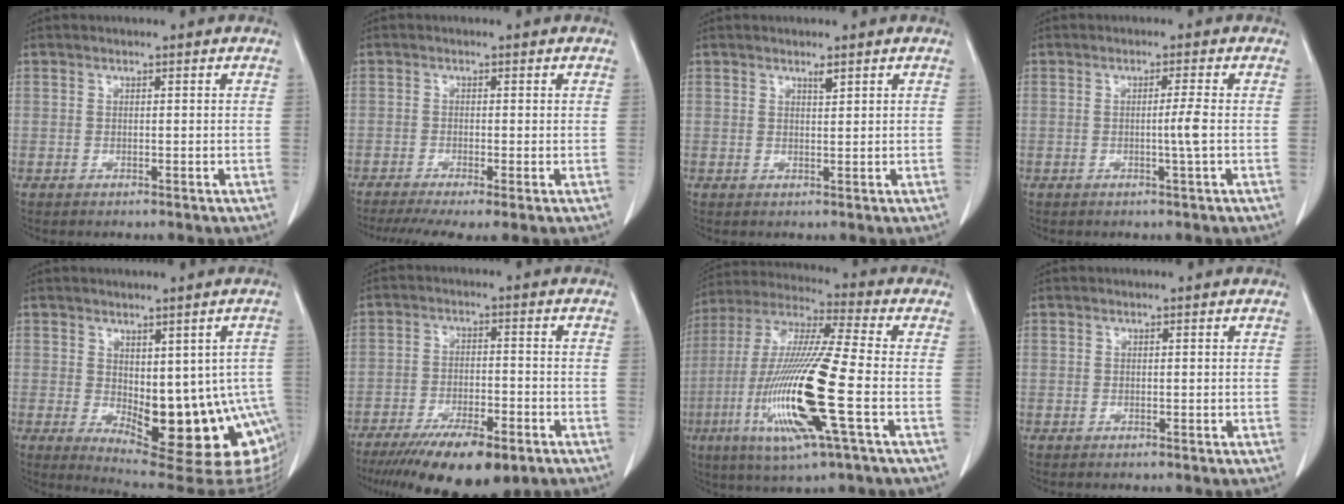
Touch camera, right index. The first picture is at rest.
{"total": 7.1, "force": [-4.9, 1.0, 5.1], "torque": [-0.081, -0.011, -0.083]}
{"total": 1.0, "force": [0.8, 0.1, 0.6], "torque": [-0.013, -0.005, 0.014]}
{"total": 2.6, "force": [-0.4, -0.8, 2.4], "torque": [-0.040, -0.004, -0.007]}
{"total": 17.8, "force": [-4.6, 6.8, 15.8], "torque": [-0.139, -0.003, -0.039]}
{"total": 13.6, "force": [-9.4, 3.6, 9.1], "torque": [-0.146, -0.023, -0.148]}
{"total": 19.2, "force": [-5.3, 0.7, 18.5], "torque": [-0.394, -0.023, -0.104]}
{"total": 0.0}